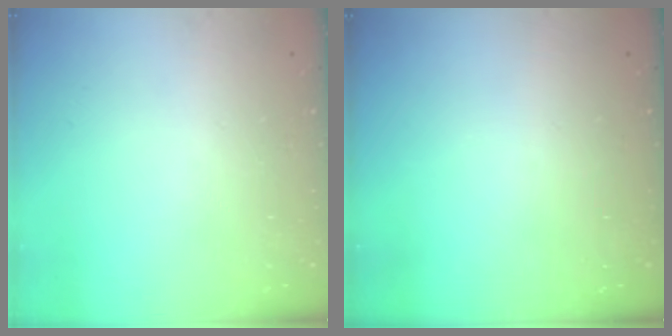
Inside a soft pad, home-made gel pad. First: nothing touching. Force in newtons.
{"total": 0.0}